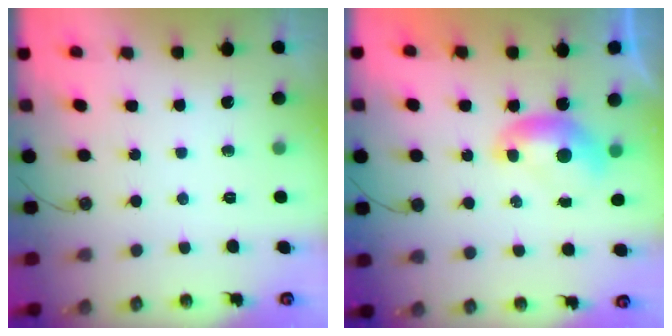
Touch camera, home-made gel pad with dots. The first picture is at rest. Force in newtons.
{"total": 0.0}